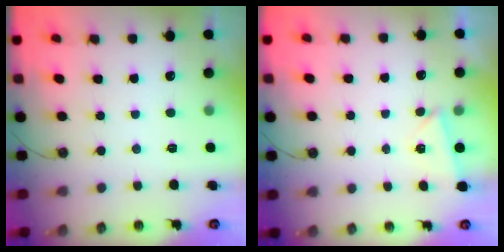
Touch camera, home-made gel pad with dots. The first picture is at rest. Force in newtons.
{"total": 1.8, "press": 1.4, "slide": 1.2}